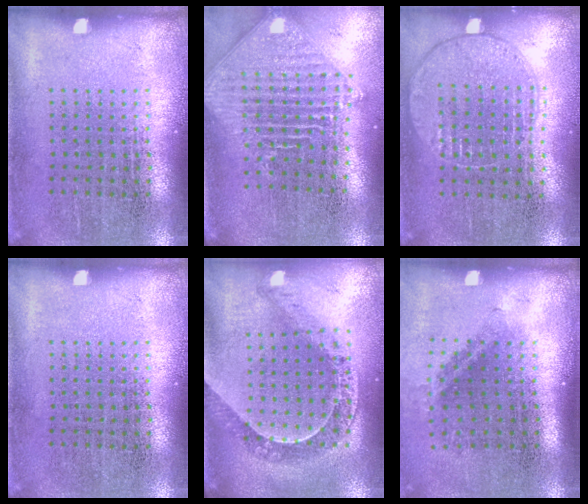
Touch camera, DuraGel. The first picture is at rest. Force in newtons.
{"total": 2.3, "press": 1.8, "slide": 1.4}
{"total": 1.0, "press": 1.0, "slide": 0.3}
{"total": 0.0}
{"total": 1.2, "press": 1.1, "slide": 0.3}
{"total": 1.5, "press": 1.0, "slide": 1.1}